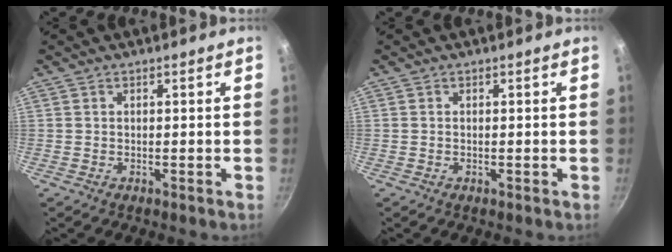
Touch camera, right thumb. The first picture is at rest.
{"total": 0.0}